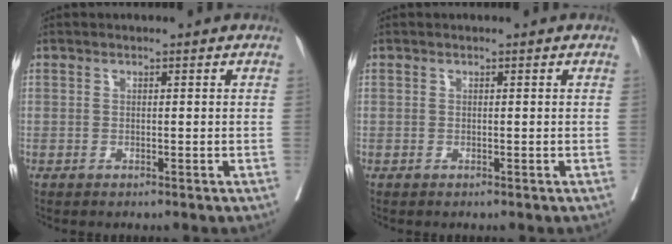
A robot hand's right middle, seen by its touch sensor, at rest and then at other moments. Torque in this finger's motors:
{"motor_torque": [-0.01, 0.09, 0.00, 0.00]}